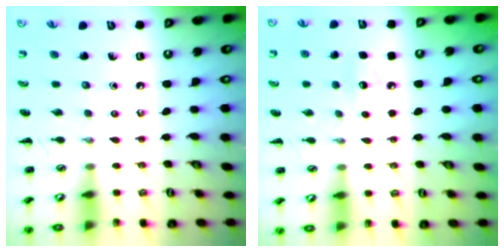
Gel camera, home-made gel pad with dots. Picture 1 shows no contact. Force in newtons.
{"total": 6.1, "press": 5.8, "slide": 1.8}